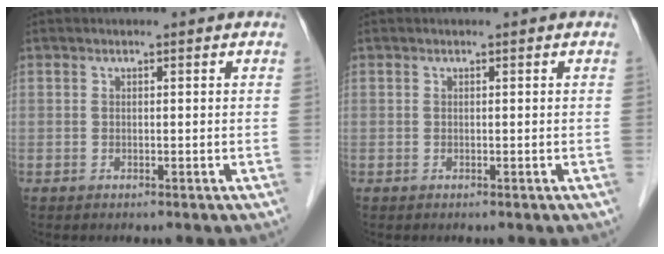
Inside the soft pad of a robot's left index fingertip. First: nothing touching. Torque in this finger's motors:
{"motor_torque": [0.04, -0.02, 0.00, 0.00]}